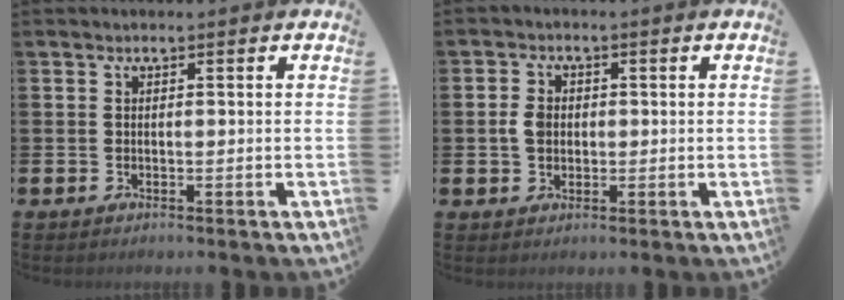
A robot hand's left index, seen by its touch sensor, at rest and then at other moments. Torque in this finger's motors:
{"motor_torque": [0.84, 0.36, 0.16, 0.03]}